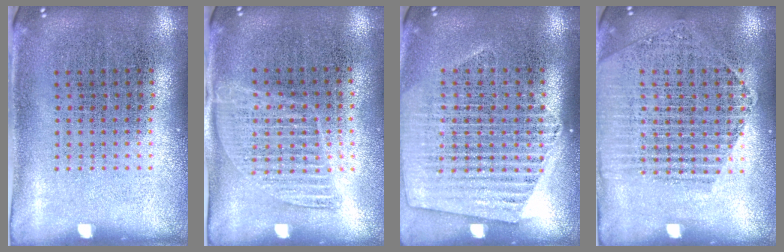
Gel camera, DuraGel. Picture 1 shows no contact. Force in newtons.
{"total": 1.3, "press": 1.1, "slide": 0.5}
{"total": 1.6, "press": 1.4, "slide": 0.6}
{"total": 1.7, "press": 1.6, "slide": 0.4}